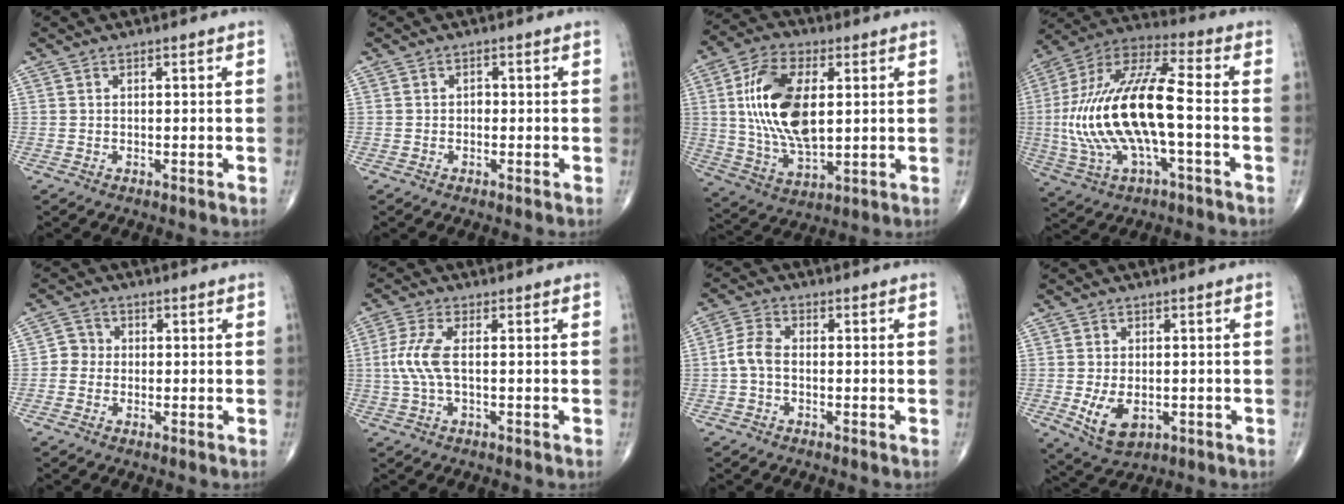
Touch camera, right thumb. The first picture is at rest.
{"total": 0.9, "force": [-0.2, 0.7, 0.5], "torque": [-0.001, 0.003, -0.008]}
{"total": 17.0, "force": [2.7, 8.7, 14.4], "torque": [-0.270, -0.008, 0.053]}
{"total": 22.1, "force": [-2.4, 7.8, 20.5], "torque": [-0.435, 0.035, -0.039]}
{"total": 3.0, "force": [-0.4, 2.8, 0.9], "torque": [0.005, 0.009, -0.018]}
{"total": 5.7, "force": [0.0, 1.8, 5.4], "torque": [-0.150, 0.007, -0.006]}
{"total": 4.2, "force": [-0.8, 2.5, 3.3], "torque": [-0.069, 0.013, -0.024]}
{"total": 6.8, "force": [-1.5, 4.1, 5.2], "torque": [-0.085, -0.008, -0.014]}